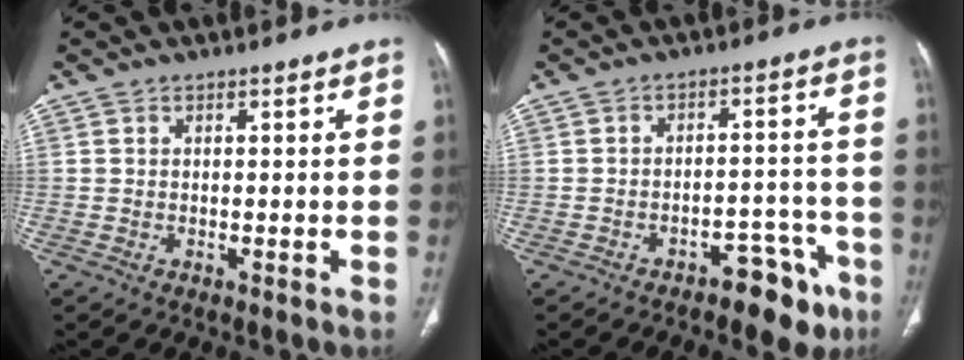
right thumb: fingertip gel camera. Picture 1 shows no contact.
{"total": 9.0, "force": [-5.8, 4.6, 5.1], "torque": [-0.036, 0.051, -0.075]}